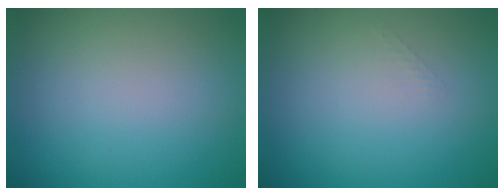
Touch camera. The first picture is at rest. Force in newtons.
{"total": 0.6, "press": 0.6, "slide": 0.0}